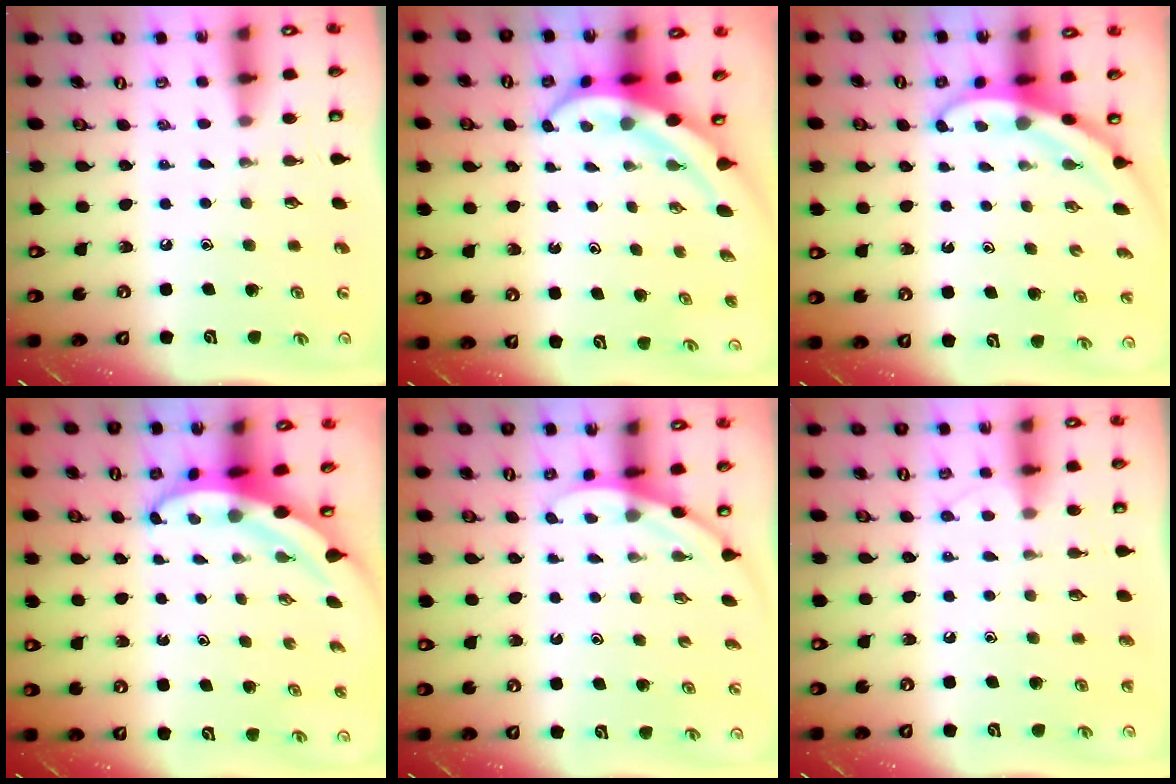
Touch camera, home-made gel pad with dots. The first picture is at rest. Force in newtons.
{"total": 5.2, "press": 5.2, "slide": 0.6}
{"total": 3.0, "press": 3.0, "slide": 0.1}
{"total": 3.9, "press": 3.8, "slide": 0.6}
{"total": 2.8, "press": 2.8, "slide": 0.1}
{"total": 5.5, "press": 5.5, "slide": 0.6}